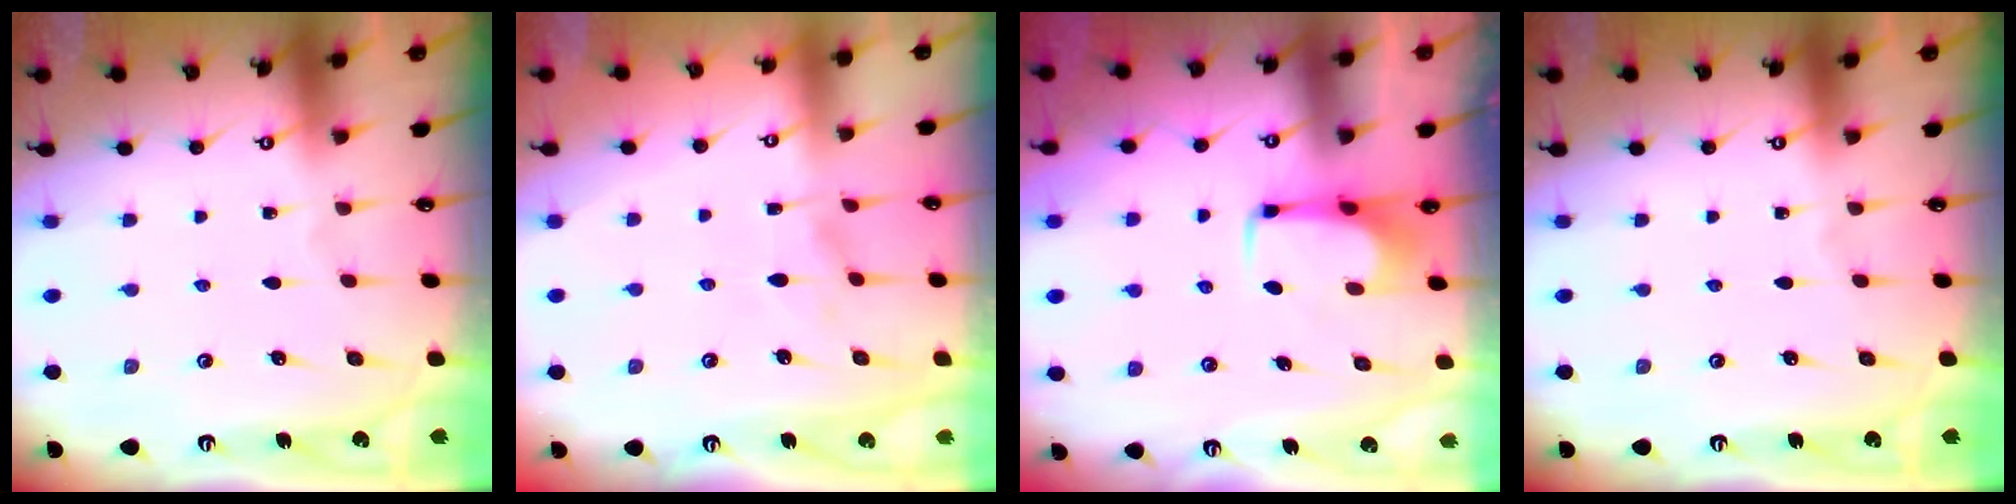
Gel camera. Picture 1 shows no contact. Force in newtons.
{"total": 2.0, "press": 1.9, "slide": 0.8}
{"total": 1.7, "press": 1.6, "slide": 0.5}
{"total": 0.0}